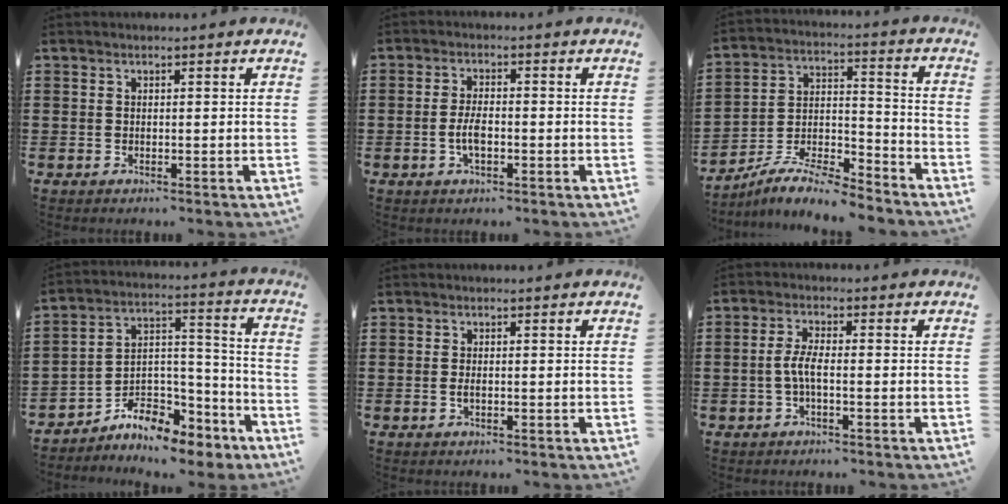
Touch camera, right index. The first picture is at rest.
{"total": 3.8, "force": [-1.0, 1.3, 3.4], "torque": [-0.076, -0.002, -0.023]}
{"total": 8.3, "force": [-7.7, 1.4, 2.9], "torque": [-0.054, 0.015, -0.150]}
{"total": 7.4, "force": [-6.7, 2.9, 1.2], "torque": [-0.011, 0.015, -0.125]}
{"total": 0.8, "force": [-0.2, 0.2, 0.7], "torque": [-0.014, -0.004, -0.003]}
{"total": 3.7, "force": [-0.9, 0.9, 3.5], "torque": [-0.085, -0.004, -0.026]}